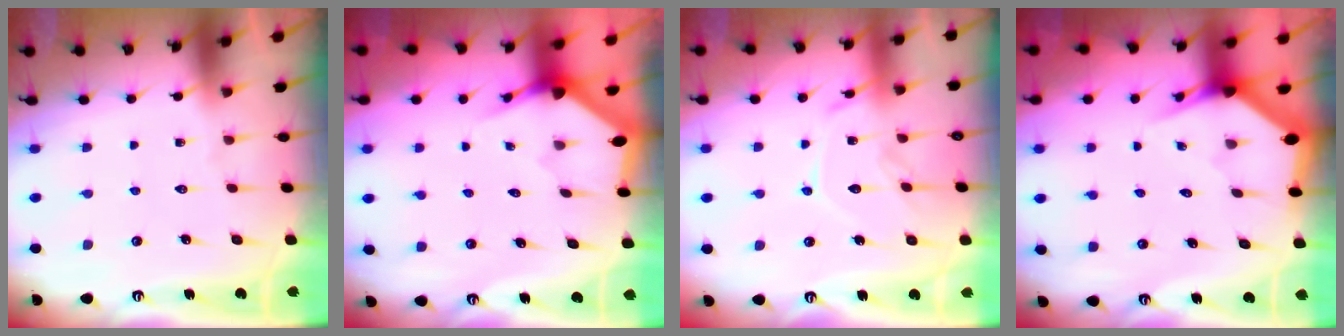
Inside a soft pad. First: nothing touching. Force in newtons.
{"total": 3.1, "press": 3.1, "slide": 0.2}
{"total": 11.4, "press": 11.4, "slide": 0.5}
{"total": 3.7, "press": 3.7, "slide": 0.1}